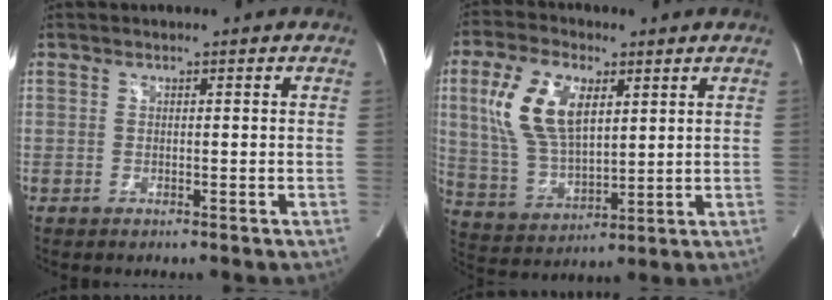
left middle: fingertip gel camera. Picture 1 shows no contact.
{"total": 12.9, "force": [4.2, 6.2, 10.5], "torque": [-0.229, 0.016, 0.087]}